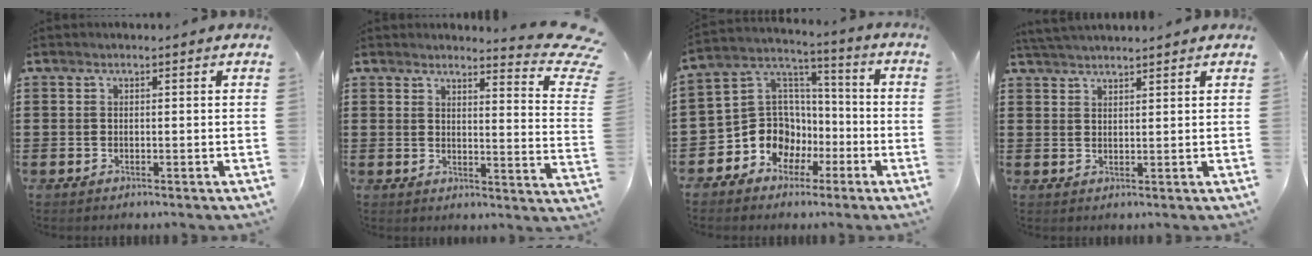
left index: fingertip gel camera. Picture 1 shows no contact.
{"total": 5.3, "force": [4.5, -0.1, 2.8], "torque": [-0.043, -0.037, 0.071]}
{"total": 10.0, "force": [-4.1, 8.8, 2.2], "torque": [-0.090, 0.001, -0.073]}
{"total": 2.3, "force": [2.3, -0.2, 0.4], "torque": [-0.014, -0.002, 0.045]}